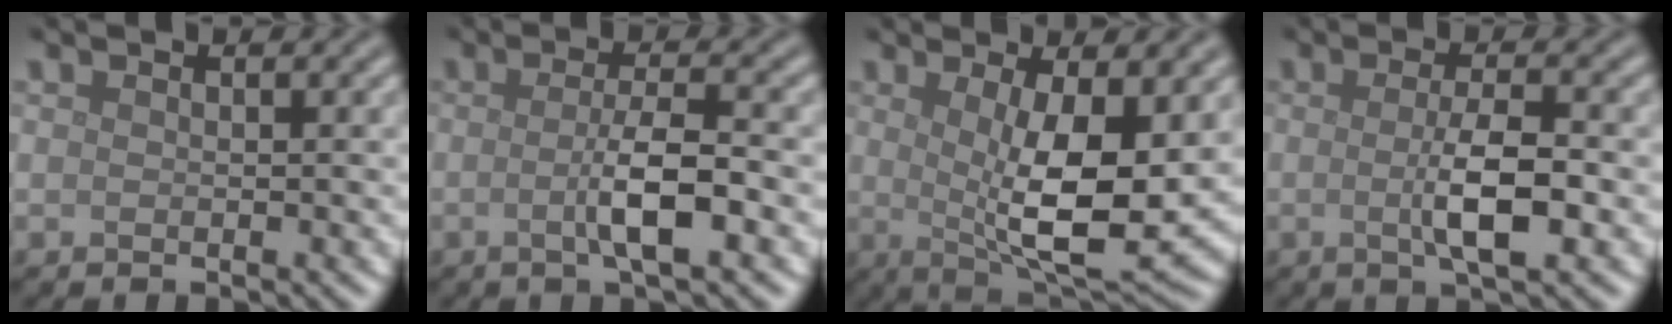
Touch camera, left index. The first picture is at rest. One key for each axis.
{"total": 4.1, "fx": -0.7, "fy": 0.7, "fz": 3.9, "tx": -0.069, "ty": 0.001, "tz": -0.016}
{"total": 8.9, "fx": 0.5, "fy": 2.6, "fz": 8.5, "tx": -0.137, "ty": -0.016, "tz": 0.016}
{"total": 4.1, "fx": -0.5, "fy": 0.9, "fz": 4.0, "tx": -0.070, "ty": -0.002, "tz": -0.010}